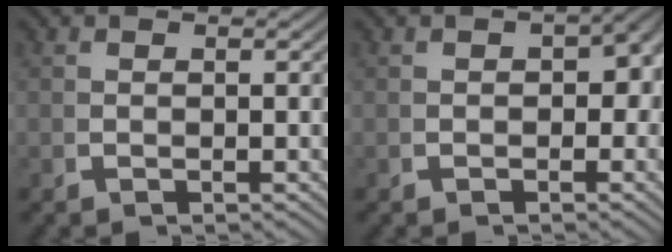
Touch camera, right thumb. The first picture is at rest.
{"total": 2.9, "force": [-0.3, 2.0, 2.0], "torque": [-0.018, -0.005, -0.006]}